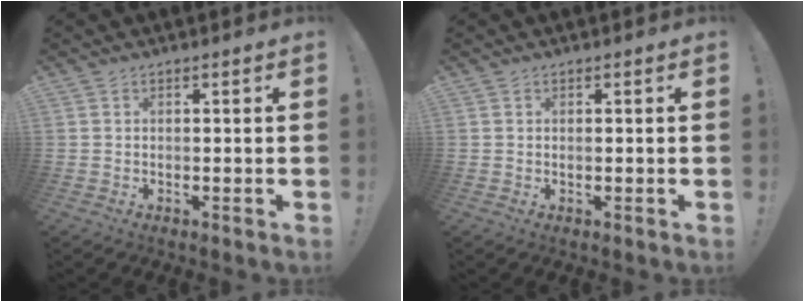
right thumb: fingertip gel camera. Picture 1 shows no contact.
{"total": 0.0}